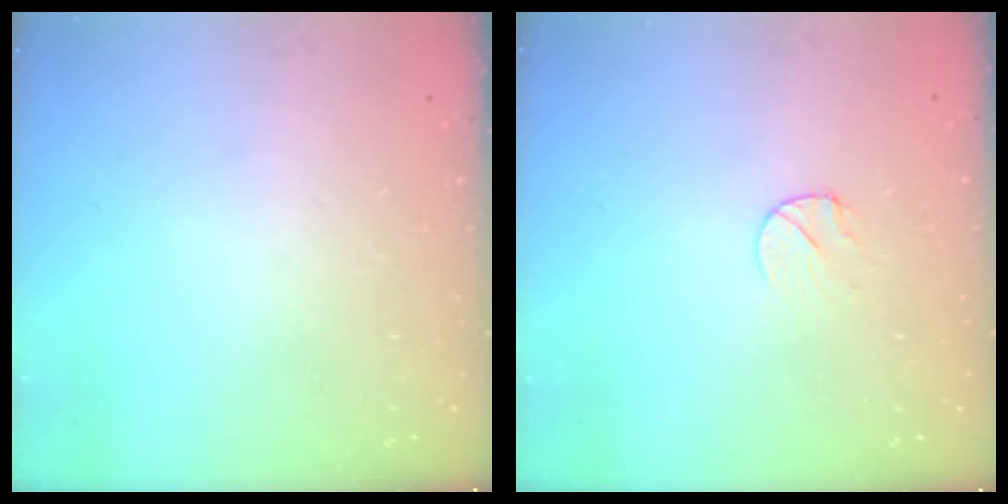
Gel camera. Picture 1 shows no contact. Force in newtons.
{"total": 4.7, "press": 4.6, "slide": 0.5}